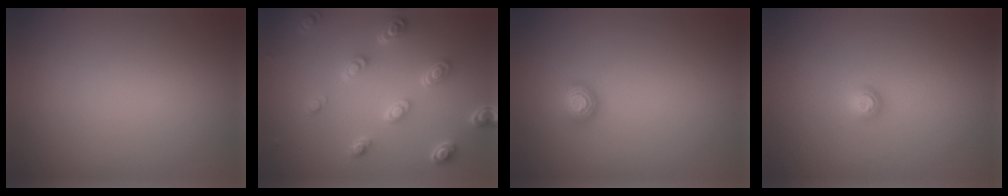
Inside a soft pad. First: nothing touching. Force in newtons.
{"total": 4.5, "press": 3.4, "slide": 2.9}
{"total": 1.2, "press": 1.1, "slide": 0.4}
{"total": 1.1, "press": 1.1, "slide": 0.1}